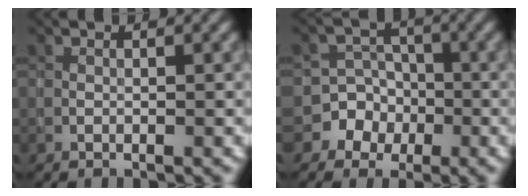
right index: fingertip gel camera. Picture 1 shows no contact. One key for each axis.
{"total": 5.8, "fx": -2.5, "fy": 5.3, "fz": 0.0, "tx": 0.031, "ty": 0.003, "tz": -0.062}